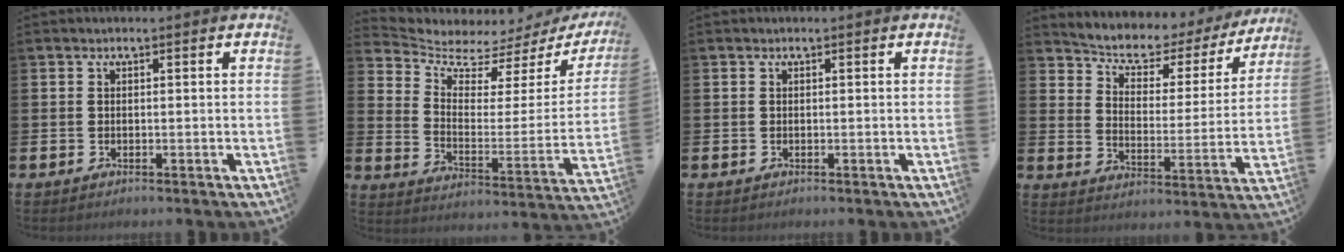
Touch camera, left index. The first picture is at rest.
{"total": 5.0, "force": [4.3, 2.2, 1.0], "torque": [-0.055, -0.040, 0.066]}
{"total": 0.0}
{"total": 5.7, "force": [4.9, 2.5, 1.5], "torque": [-0.063, -0.034, 0.078]}